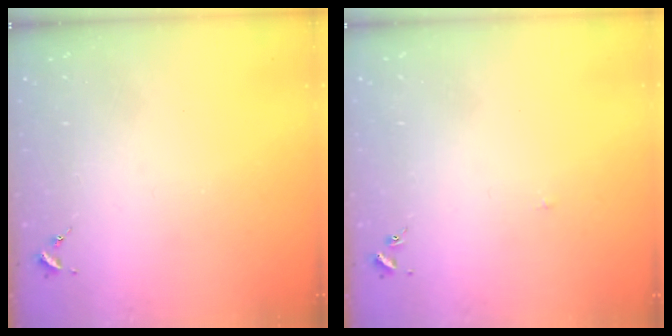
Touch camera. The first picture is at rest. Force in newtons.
{"total": 1.4, "press": 1.3, "slide": 0.3}